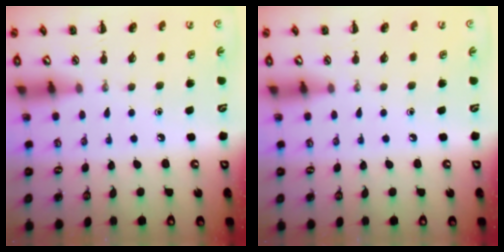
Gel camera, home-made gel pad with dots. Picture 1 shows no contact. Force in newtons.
{"total": 0.0}